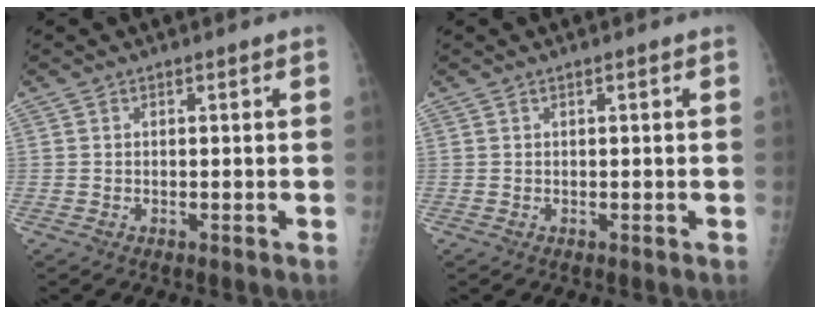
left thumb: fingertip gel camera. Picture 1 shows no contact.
{"total": 0.0}